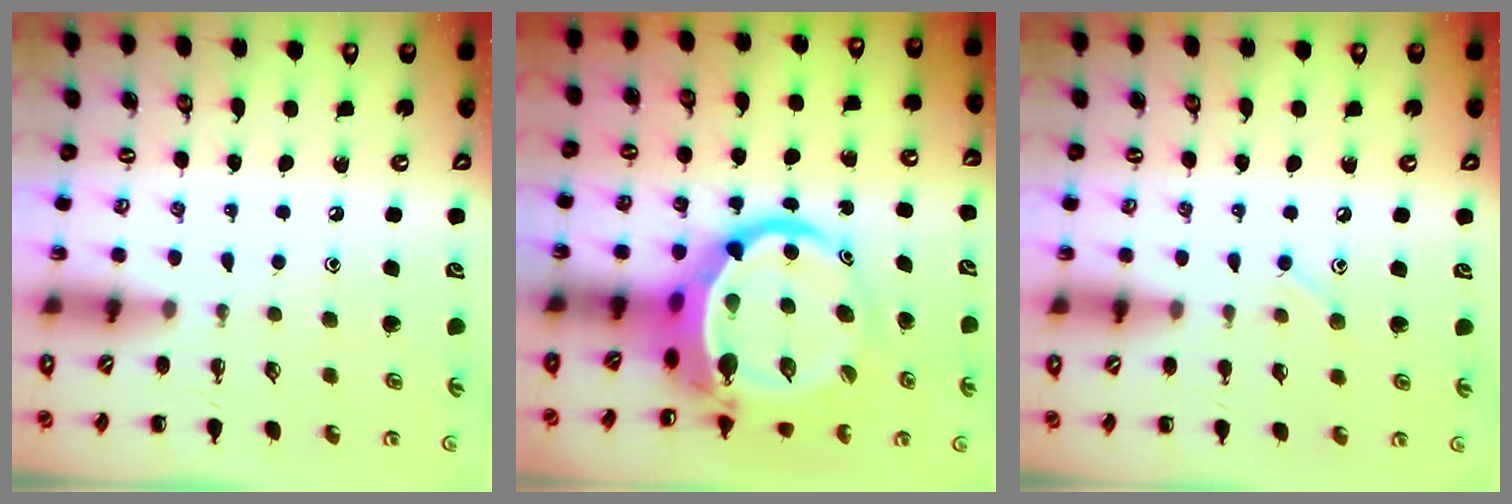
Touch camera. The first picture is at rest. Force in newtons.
{"total": 13.3, "press": 12.9, "slide": 3.2}
{"total": 4.7, "press": 4.5, "slide": 1.5}